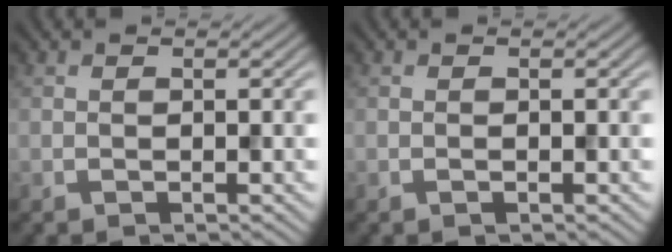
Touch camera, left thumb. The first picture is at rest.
{"total": 0.0}